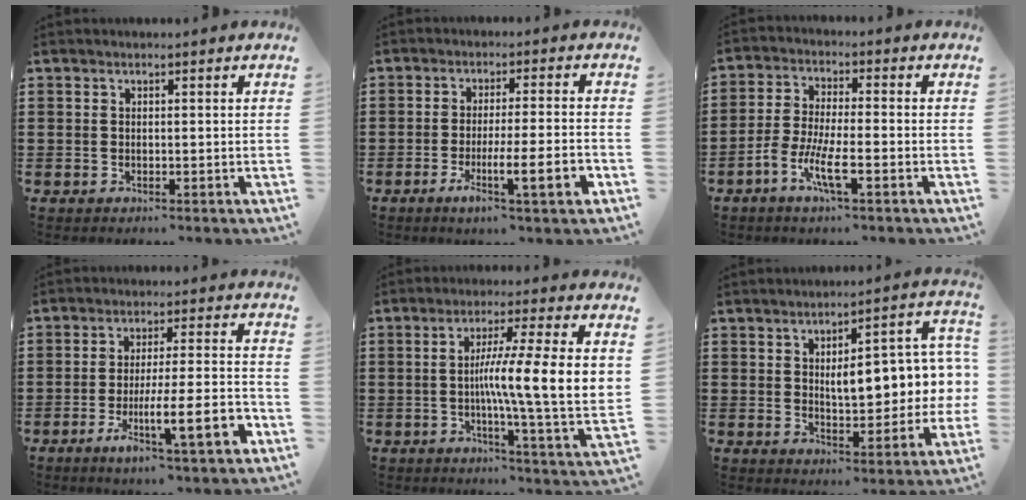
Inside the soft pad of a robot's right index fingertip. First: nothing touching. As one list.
[{"total": 8.2, "force": [-3.0, 0.6, 7.6], "torque": [-0.115, -0.010, -0.051]}, {"total": 6.6, "force": [-3.5, 1.2, 5.5], "torque": [-0.131, -0.016, -0.071]}, {"total": 10.6, "force": [-4.3, 1.4, 9.6], "torque": [-0.147, -0.003, -0.071]}, {"total": 11.1, "force": [0.7, 0.3, 11.1], "torque": [-0.194, -0.013, 0.008]}, {"total": 8.6, "force": [1.3, 3.6, 7.7], "torque": [-0.108, -0.015, 0.011]}]